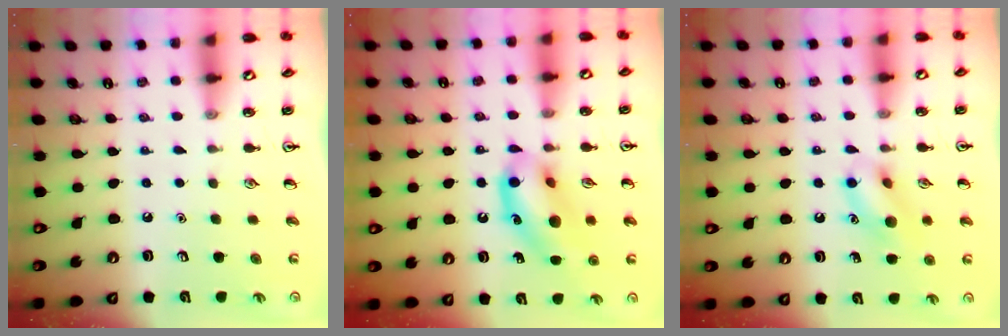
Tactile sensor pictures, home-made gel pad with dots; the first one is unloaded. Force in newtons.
{"total": 13.7, "press": 13.5, "slide": 2.5}
{"total": 11.2, "press": 11.2, "slide": 1.1}